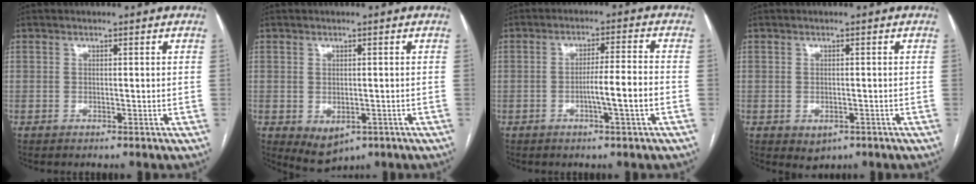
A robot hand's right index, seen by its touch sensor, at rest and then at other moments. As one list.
[{"total": 4.2, "force": [-1.4, 2.8, 2.8], "torque": [-0.043, -0.006, -0.003]}, {"total": 6.1, "force": [-1.9, -0.4, 5.7], "torque": [-0.094, 0.003, -0.030]}, {"total": 2.2, "force": [-1.0, 1.6, 1.2], "torque": [-0.013, -0.001, -0.001]}]